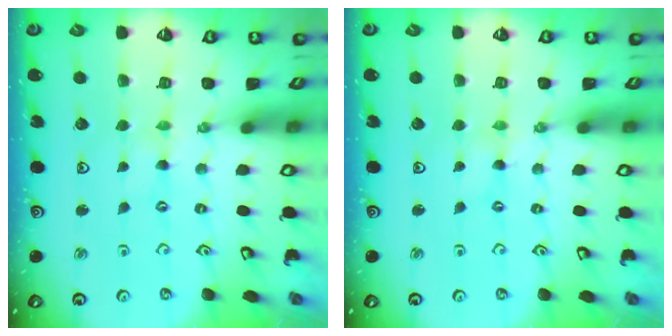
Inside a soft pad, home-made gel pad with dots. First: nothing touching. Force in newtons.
{"total": 0.0}